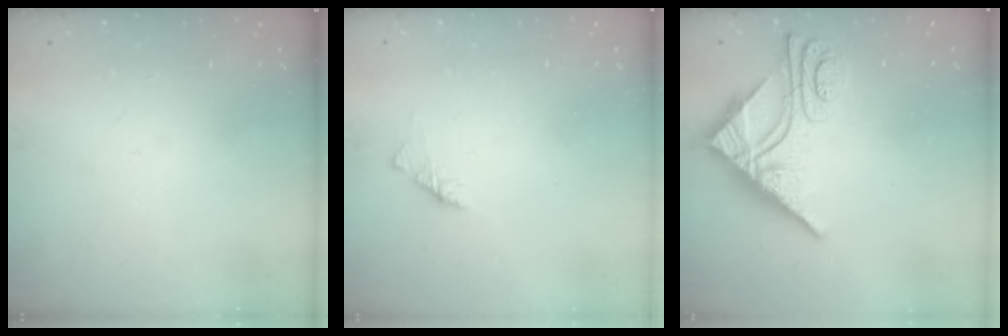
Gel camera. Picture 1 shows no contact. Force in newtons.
{"total": 1.7, "press": 1.6, "slide": 0.5}
{"total": 11.8, "press": 11.7, "slide": 1.2}